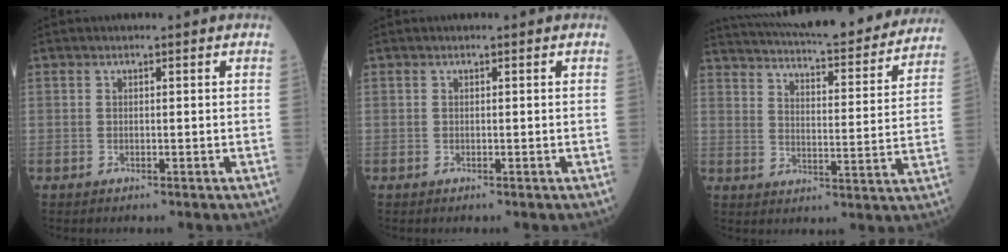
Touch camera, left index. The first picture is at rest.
{"total": 0.0}
{"total": 26.4, "force": [23.8, 4.4, 10.6], "torque": [-0.179, -0.027, 0.307]}